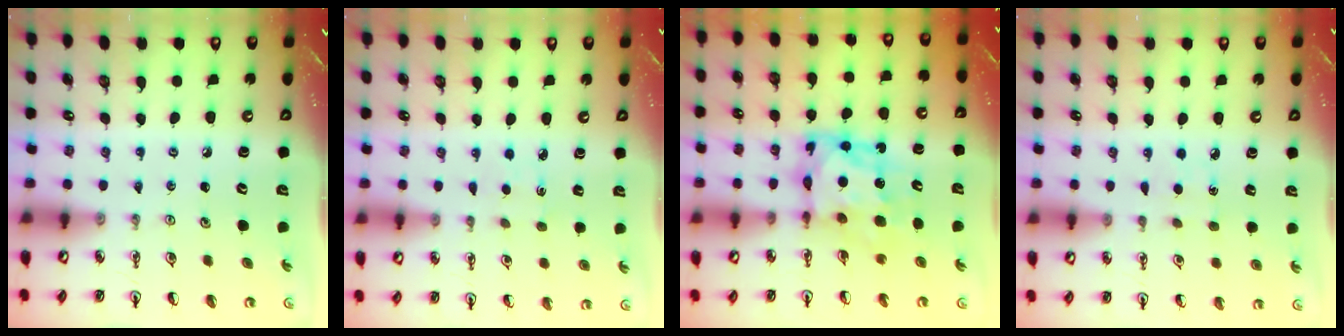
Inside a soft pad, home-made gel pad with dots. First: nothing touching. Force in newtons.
{"total": 1.8, "press": 1.7, "slide": 0.3}
{"total": 8.3, "press": 8.2, "slide": 1.2}
{"total": 2.4, "press": 2.4, "slide": 0.3}